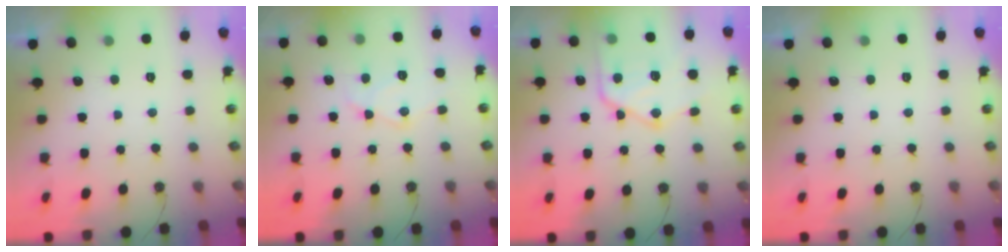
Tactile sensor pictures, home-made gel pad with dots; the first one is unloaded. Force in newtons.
{"total": 11.4, "press": 11.3, "slide": 1.0}
{"total": 18.1, "press": 18.1, "slide": 1.4}
{"total": 0.0}